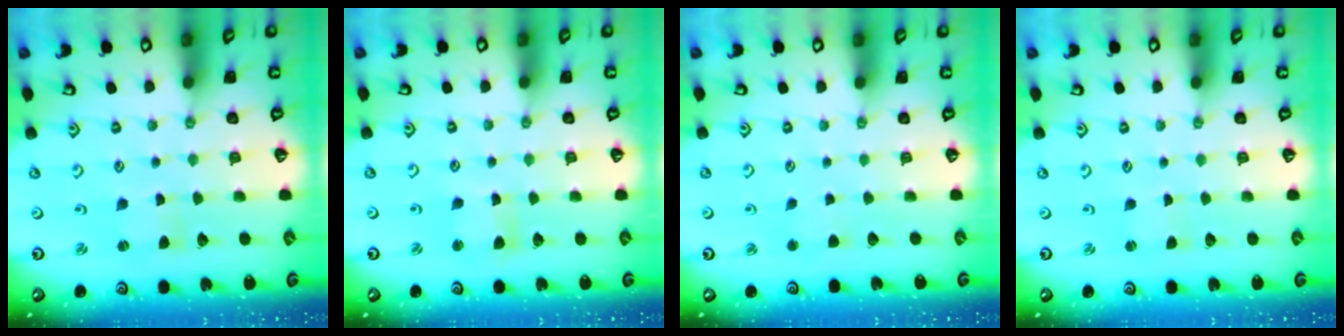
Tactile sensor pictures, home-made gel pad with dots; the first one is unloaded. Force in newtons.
{"total": 2.9, "press": 2.9, "slide": 0.3}
{"total": 2.8, "press": 2.7, "slide": 0.4}
{"total": 0.0}